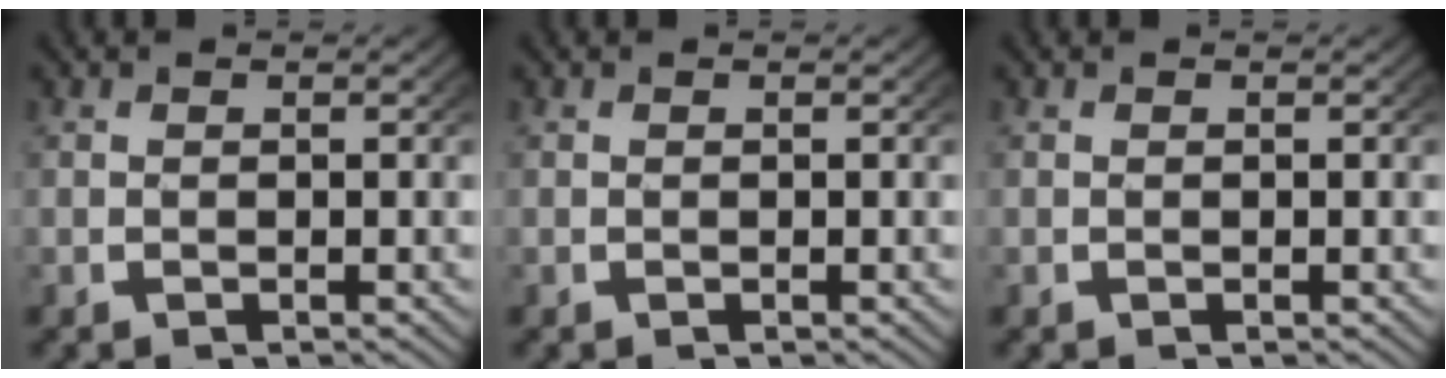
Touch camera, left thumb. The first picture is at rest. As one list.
[{"total": 0.0}, {"total": 0.0}]